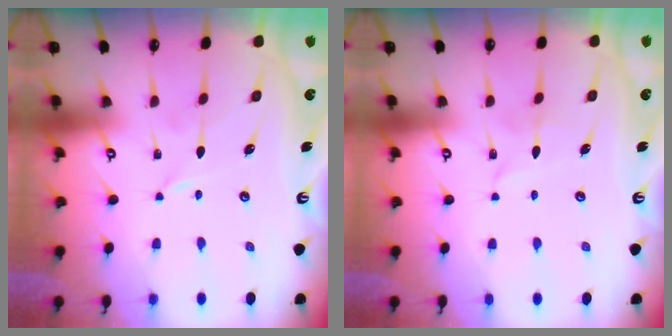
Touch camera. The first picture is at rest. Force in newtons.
{"total": 2.4, "press": 2.4, "slide": 0.2}